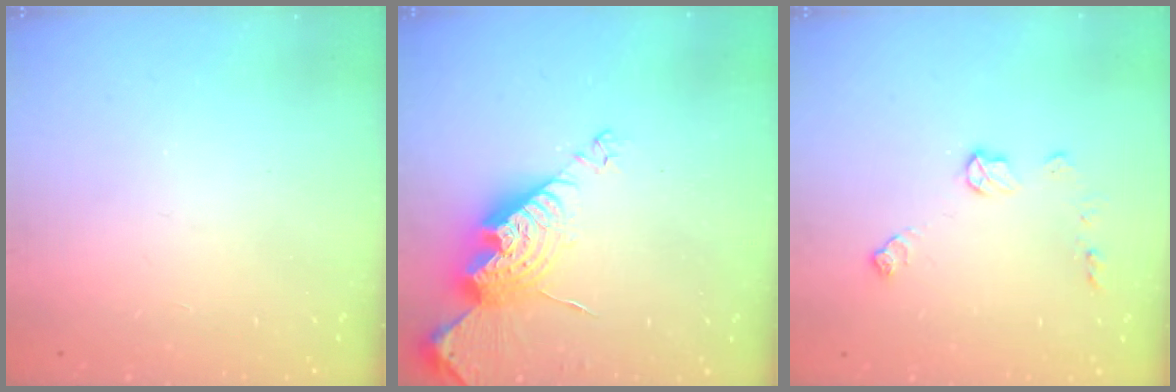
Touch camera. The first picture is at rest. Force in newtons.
{"total": 16.0, "press": 16.0, "slide": 1.0}
{"total": 7.0, "press": 7.0, "slide": 0.4}